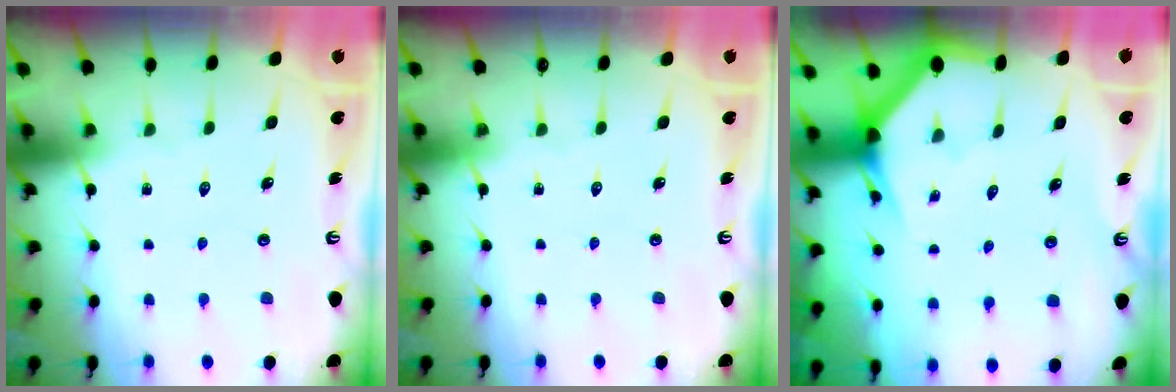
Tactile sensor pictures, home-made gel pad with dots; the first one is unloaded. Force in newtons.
{"total": 0.0}
{"total": 2.9, "press": 2.9, "slide": 0.1}